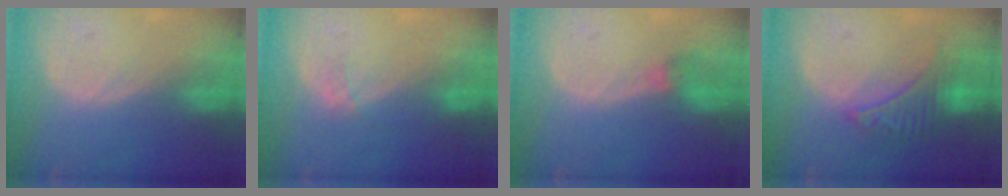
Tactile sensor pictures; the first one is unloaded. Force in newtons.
{"total": 1.3, "press": 1.3, "slide": 0.1}
{"total": 2.6, "press": 2.6, "slide": 0.6}
{"total": 6.8, "press": 6.8, "slide": 0.2}